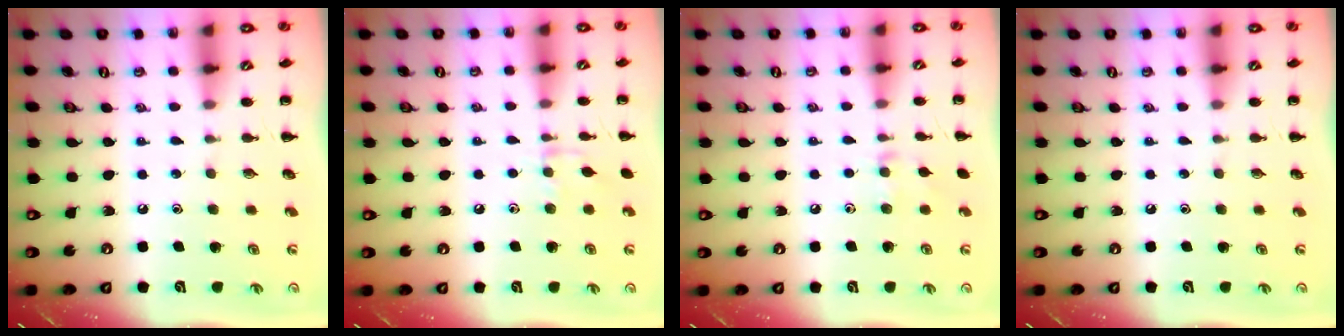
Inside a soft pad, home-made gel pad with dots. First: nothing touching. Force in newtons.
{"total": 5.9, "press": 5.8, "slide": 1.0}
{"total": 6.8, "press": 6.5, "slide": 2.0}
{"total": 0.0}